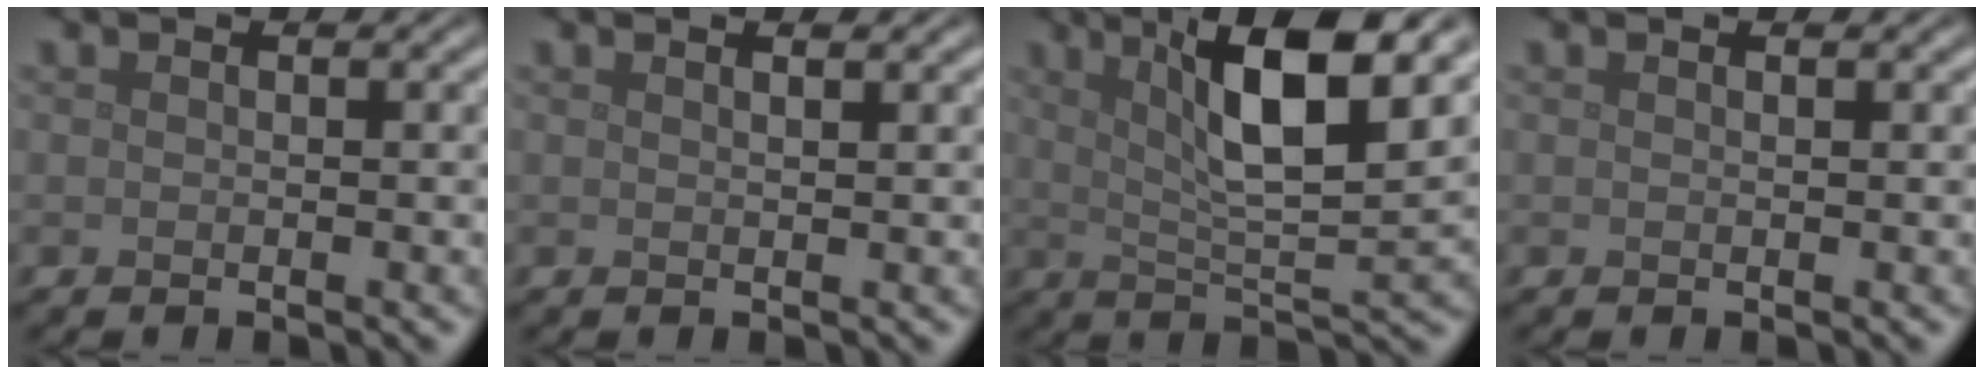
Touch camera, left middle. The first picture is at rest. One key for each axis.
{"total": 1.0, "fx": 0.7, "fy": 0.3, "fz": 0.7, "tx": -0.005, "ty": 0.001, "tz": 0.005}
{"total": 10.0, "fx": 4.2, "fy": 2.3, "fz": 8.8, "tx": -0.136, "ty": 0.006, "tz": 0.072}
{"total": 0.0}